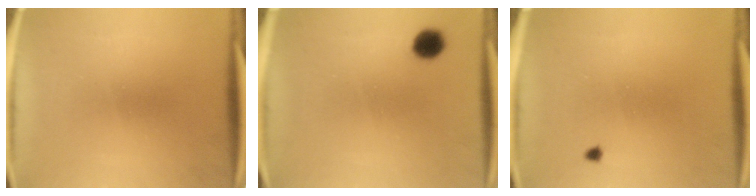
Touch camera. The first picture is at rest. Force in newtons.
{"total": 4.1}
{"total": 0.6}